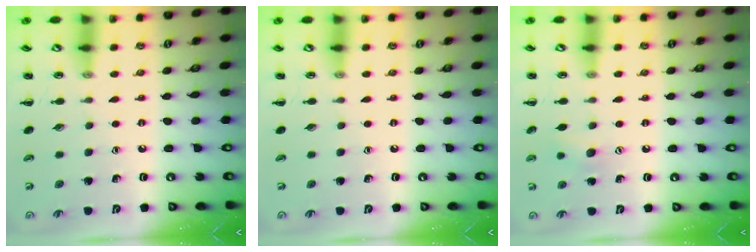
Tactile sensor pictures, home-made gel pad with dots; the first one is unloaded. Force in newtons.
{"total": 0.0}
{"total": 7.4, "press": 7.1, "slide": 1.9}